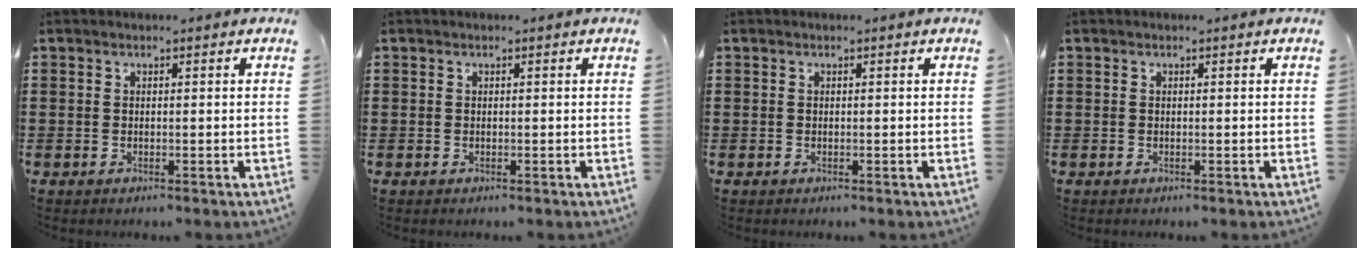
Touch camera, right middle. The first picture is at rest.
{"total": 0.0}
{"total": 0.0}
{"total": 0.0}